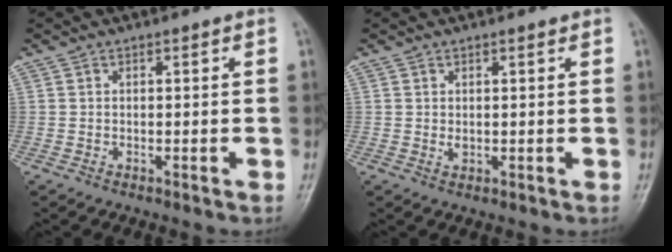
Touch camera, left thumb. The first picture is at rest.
{"total": 1.6, "force": [0.6, 0.8, 1.1], "torque": [-0.017, -0.005, 0.014]}